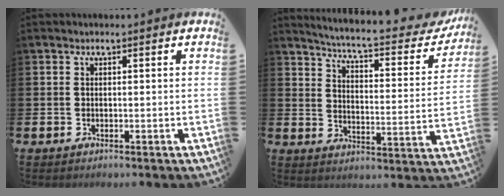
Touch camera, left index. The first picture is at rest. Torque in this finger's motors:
{"motor_torque": [0.94, -1.20, 0.20, 0.14]}